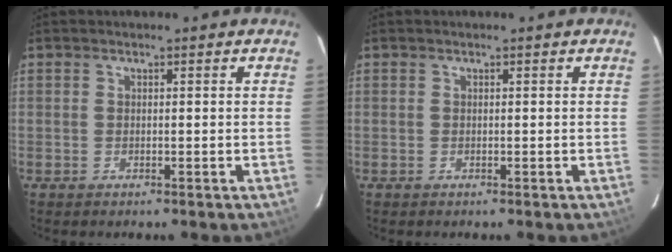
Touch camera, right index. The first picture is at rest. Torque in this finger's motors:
{"motor_torque": [0.30, 0.00, 0.04, 0.01]}